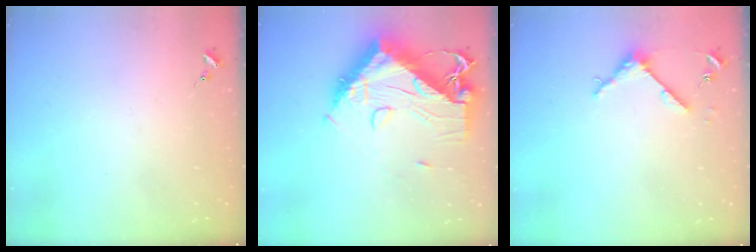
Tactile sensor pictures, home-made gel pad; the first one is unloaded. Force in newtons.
{"total": 18.2, "press": 18.1, "slide": 1.9}
{"total": 4.5, "press": 4.5, "slide": 0.5}